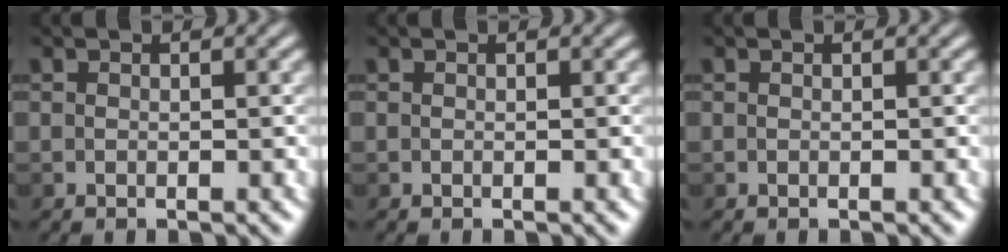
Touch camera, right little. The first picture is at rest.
{"total": 0.0}
{"total": 0.0}